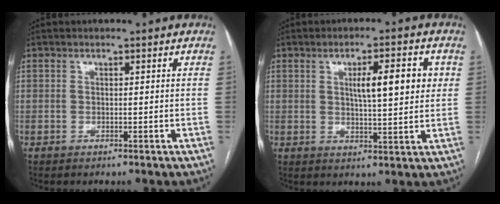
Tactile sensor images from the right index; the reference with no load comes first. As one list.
[{"total": 8.0, "force": [2.1, 1.6, 7.6], "torque": [-0.117, 0.010, 0.033]}]